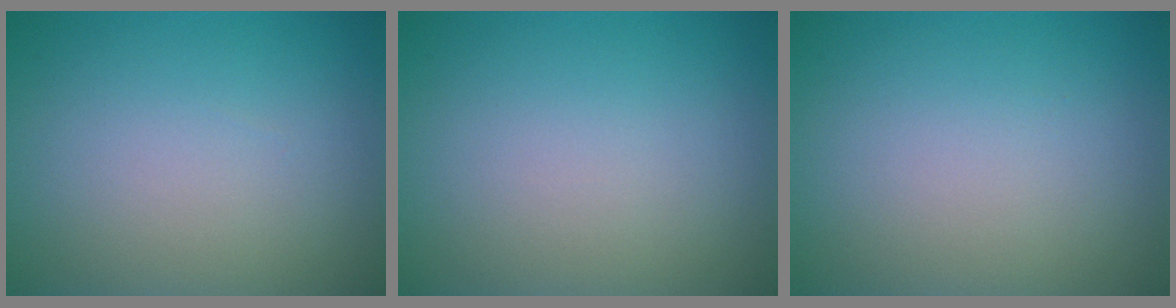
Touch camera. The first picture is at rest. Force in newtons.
{"total": 0.0}
{"total": 0.0}